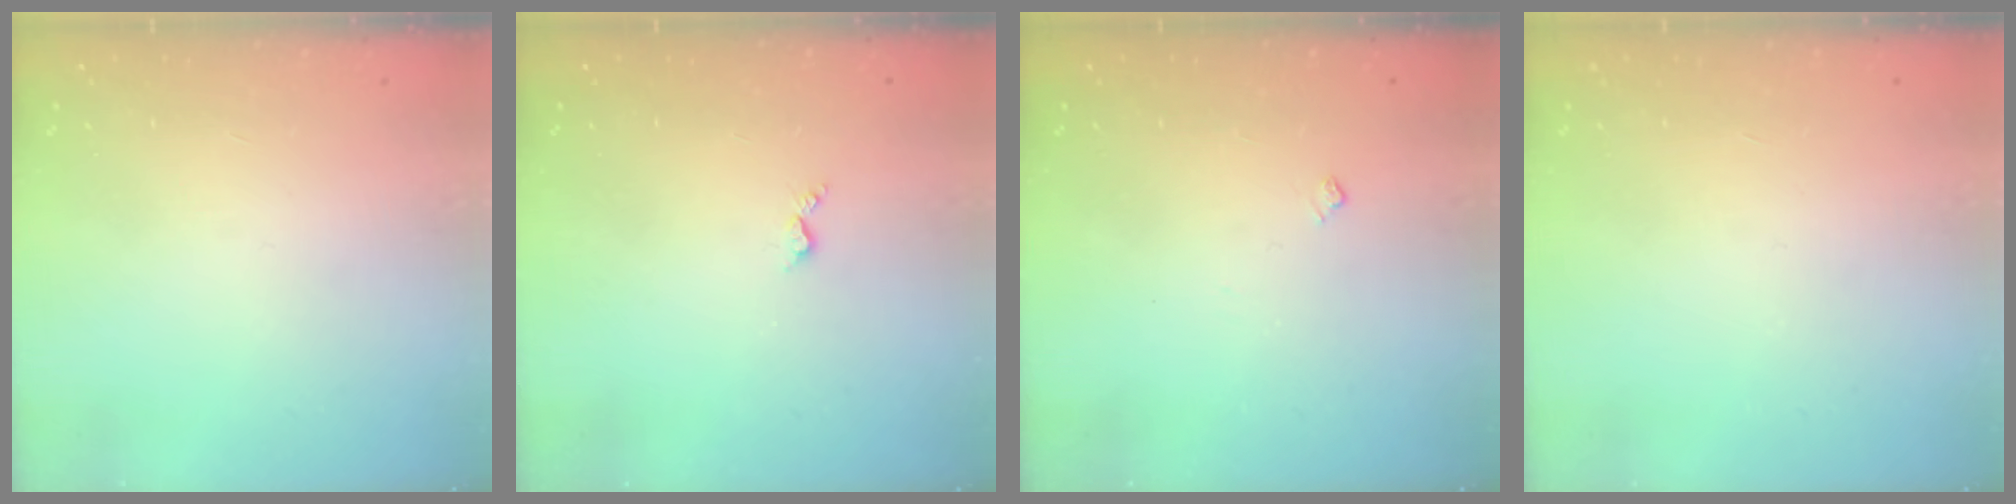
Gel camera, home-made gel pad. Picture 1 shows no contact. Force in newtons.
{"total": 3.0, "press": 3.0, "slide": 0.5}
{"total": 3.9, "press": 3.8, "slide": 0.6}
{"total": 0.0}